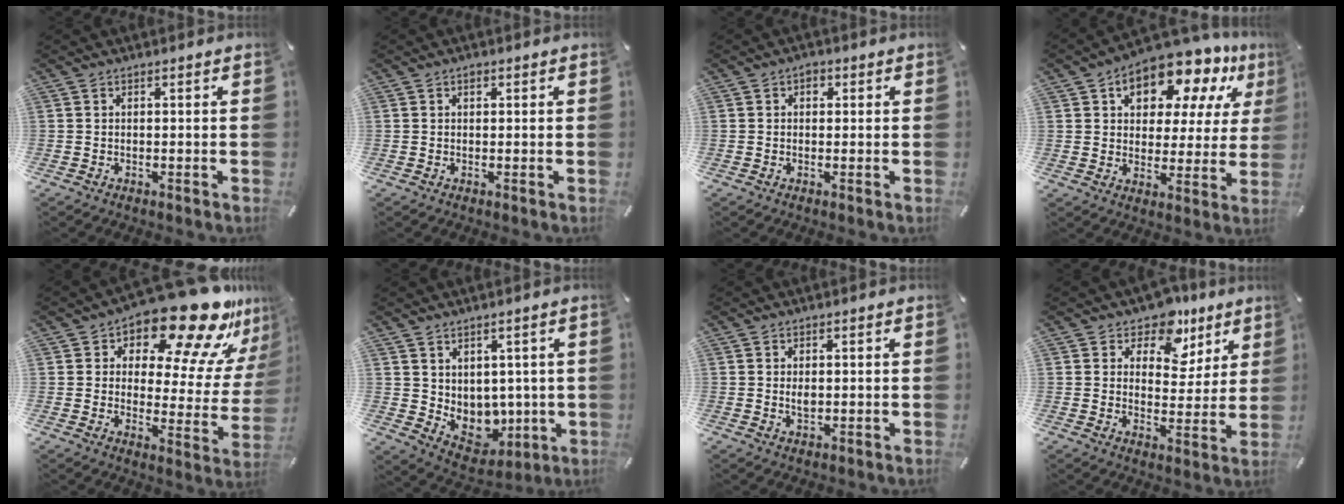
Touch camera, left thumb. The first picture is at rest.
{"total": 0.8, "force": [0.3, 0.6, 0.4], "torque": [-0.008, 0.003, 0.005]}
{"total": 1.5, "force": [0.3, 1.3, 0.7], "torque": [-0.007, 0.006, 0.002]}
{"total": 14.2, "force": [9.3, 8.0, 7.3], "torque": [-0.112, -0.061, 0.160]}
{"total": 20.9, "force": [15.8, 7.2, 11.7], "torque": [-0.156, -0.133, 0.258]}
{"total": 7.7, "force": [2.9, 7.0, 1.7], "torque": [-0.027, -0.044, 0.068]}
{"total": 2.2, "force": [0.3, 1.4, 1.7], "torque": [-0.028, 0.000, 0.002]}
{"total": 10.0, "force": [7.0, 6.2, 3.4], "torque": [-0.041, -0.058, 0.120]}